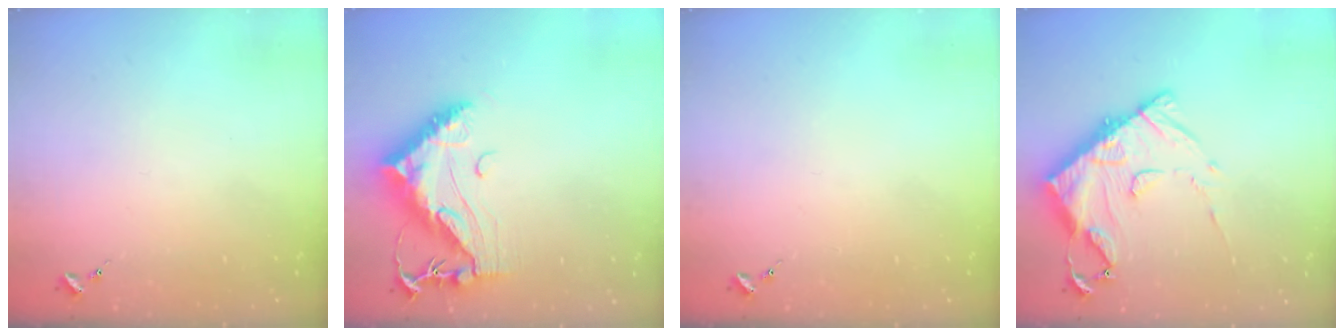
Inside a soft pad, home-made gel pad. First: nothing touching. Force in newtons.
{"total": 14.4, "press": 14.3, "slide": 1.4}
{"total": 0.0}
{"total": 16.0, "press": 16.0, "slide": 1.2}